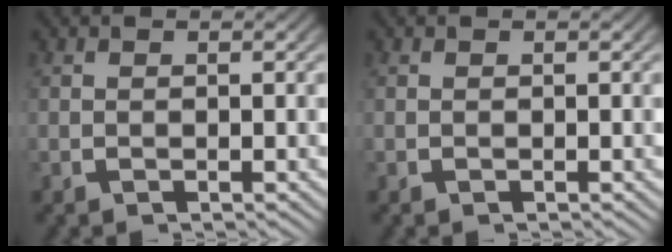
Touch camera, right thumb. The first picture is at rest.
{"total": 0.0}